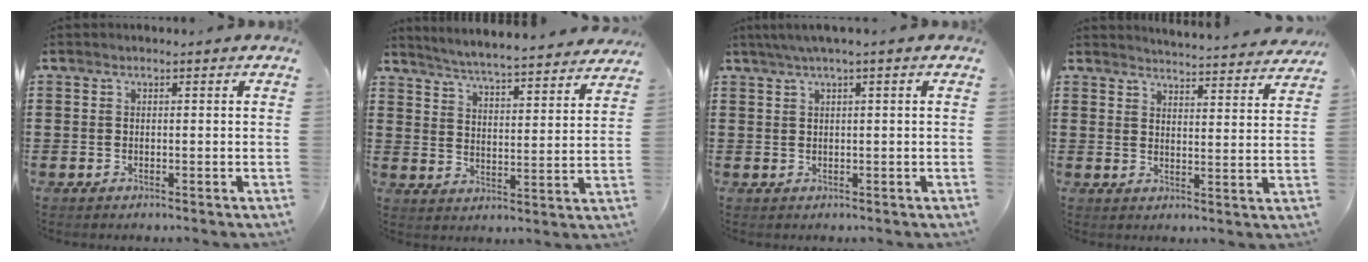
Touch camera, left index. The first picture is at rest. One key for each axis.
{"total": 4.8, "fx": 4.6, "fy": -0.7, "fz": 1.0, "tx": -0.042, "ty": -0.040, "tz": 0.076}
{"total": 1.8, "fx": 0.7, "fy": -0.2, "fz": 1.7, "tx": -0.030, "ty": -0.001, "tz": 0.012}
{"total": 3.8, "fx": 3.8, "fy": -0.4, "fz": 0.3, "tx": -0.017, "ty": -0.036, "tz": 0.061}